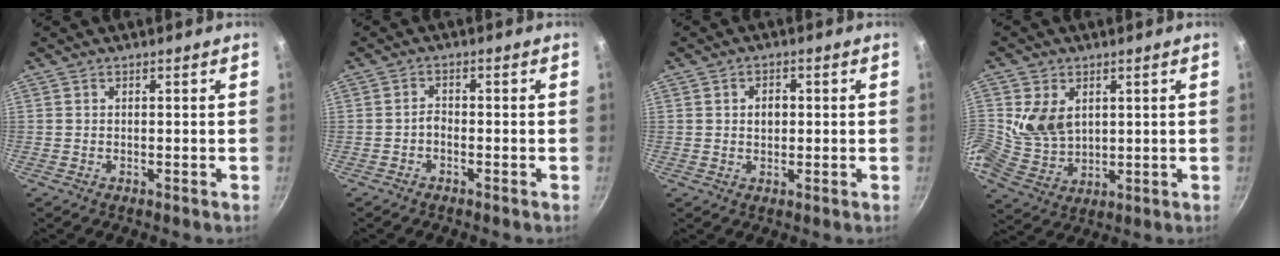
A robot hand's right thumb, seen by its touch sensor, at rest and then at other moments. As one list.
[{"total": 1.5, "force": [-0.9, 0.7, 0.9], "torque": [-0.014, 0.012, -0.020]}, {"total": 3.1, "force": [0.3, 2.4, 2.0], "torque": [-0.017, 0.003, 0.004]}, {"total": 8.1, "force": [2.1, 6.1, 4.9], "torque": [-0.078, -0.021, 0.047]}]